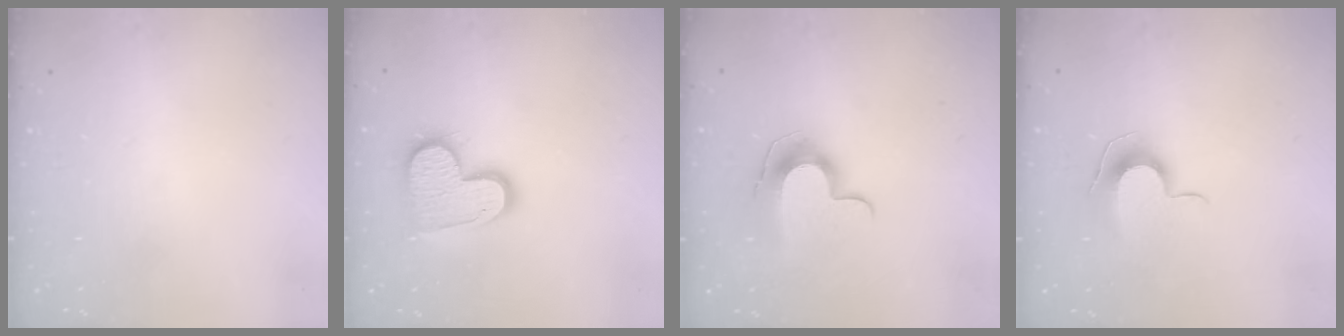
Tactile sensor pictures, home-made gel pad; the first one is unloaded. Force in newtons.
{"total": 14.6, "press": 14.6, "slide": 1.2}
{"total": 10.4, "press": 10.4, "slide": 0.1}
{"total": 9.9, "press": 9.9, "slide": 0.3}